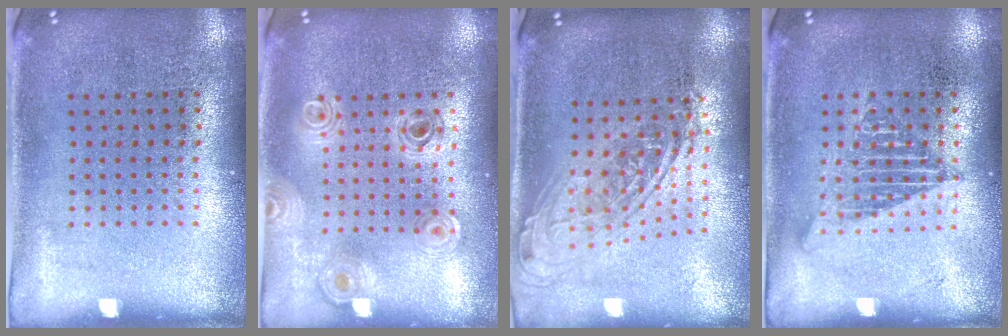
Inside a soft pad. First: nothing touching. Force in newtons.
{"total": 0.8, "press": 0.8, "slide": 0.2}
{"total": 1.9, "press": 1.4, "slide": 1.2}
{"total": 1.2, "press": 1.2, "slide": 0.0}